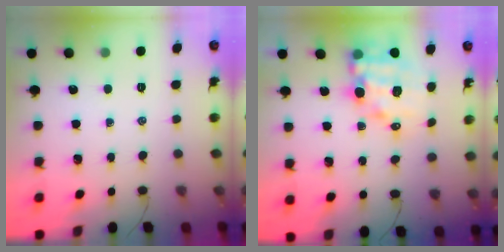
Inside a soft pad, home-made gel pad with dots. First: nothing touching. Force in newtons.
{"total": 12.5, "press": 11.9, "slide": 3.6}